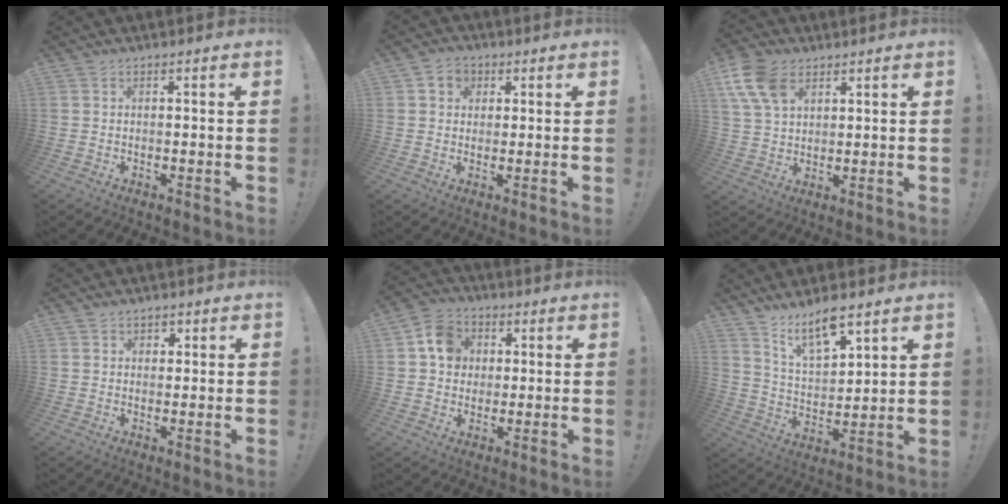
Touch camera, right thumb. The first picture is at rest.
{"total": 4.8, "force": [1.8, 4.2, 1.6], "torque": [-0.017, -0.004, 0.033]}
{"total": 11.5, "force": [5.4, 7.6, 6.8], "torque": [-0.130, -0.012, 0.104]}
{"total": 1.7, "force": [0.8, 1.5, 0.4], "torque": [0.003, -0.003, 0.013]}
{"total": 10.5, "force": [2.5, 9.2, 4.4], "torque": [-0.057, 0.002, 0.050]}
{"total": 11.0, "force": [8.5, 3.4, 6.0], "torque": [-0.100, -0.057, 0.153]}